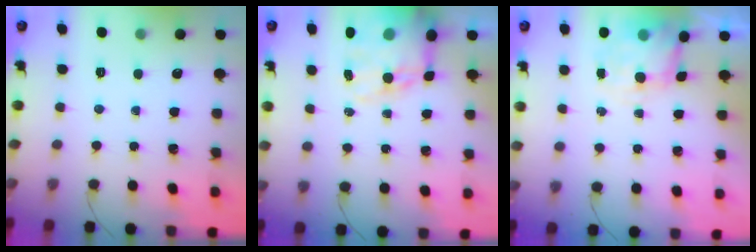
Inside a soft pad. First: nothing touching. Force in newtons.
{"total": 15.6, "press": 15.1, "slide": 3.8}
{"total": 7.1, "press": 7.0, "slide": 1.3}